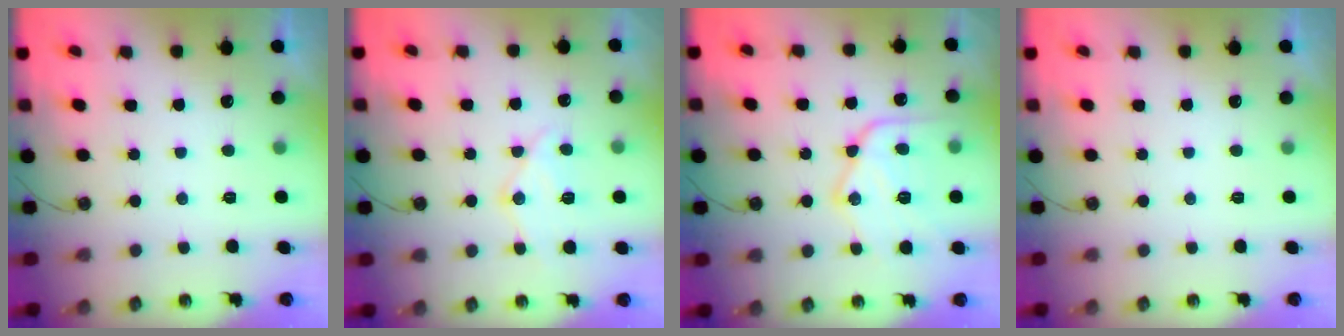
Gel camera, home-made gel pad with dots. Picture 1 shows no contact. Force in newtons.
{"total": 14.4, "press": 14.3, "slide": 1.4}
{"total": 18.4, "press": 18.3, "slide": 1.5}
{"total": 0.0}